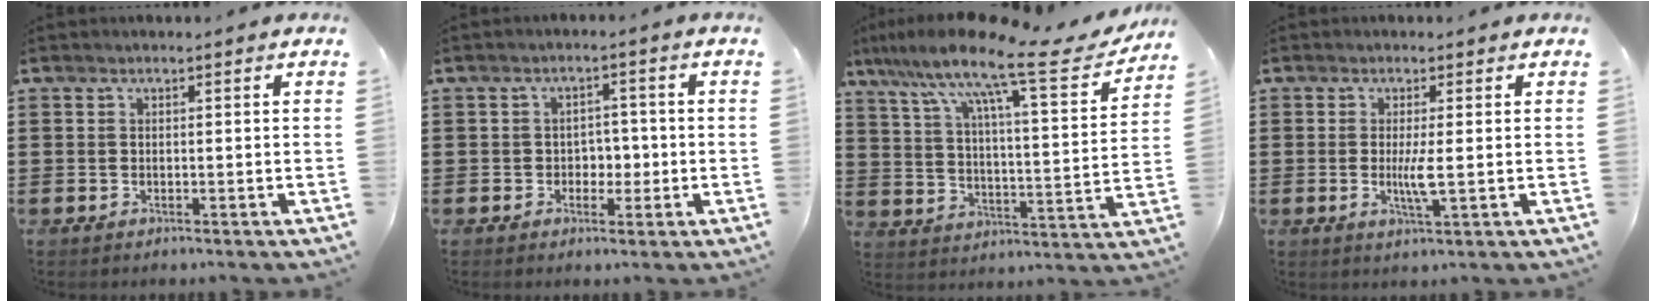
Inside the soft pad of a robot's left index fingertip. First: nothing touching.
{"total": 3.0, "force": [-0.7, 2.5, 1.5], "torque": [-0.030, 0.002, -0.022]}
{"total": 13.8, "force": [10.4, 1.5, 9.0], "torque": [-0.176, -0.064, 0.161]}
{"total": 3.5, "force": [-0.2, 0.1, 3.5], "torque": [-0.071, -0.009, -0.007]}